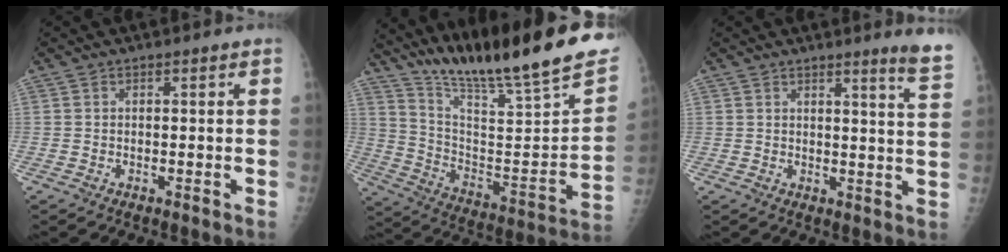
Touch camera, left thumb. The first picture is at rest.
{"total": 27.5, "force": [21.9, 2.1, 16.5], "torque": [-0.249, -0.122, 0.348]}
{"total": 6.3, "force": [5.2, -0.9, 3.6], "torque": [-0.044, -0.053, 0.051]}